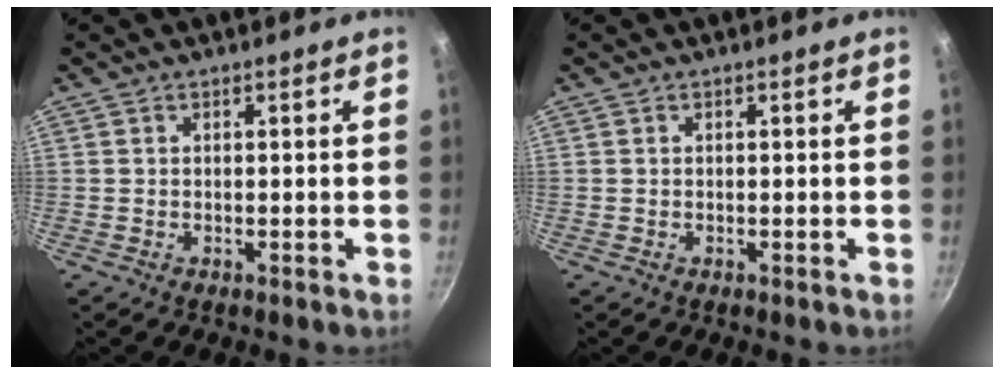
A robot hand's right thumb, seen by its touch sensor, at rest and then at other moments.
{"total": 0.0}